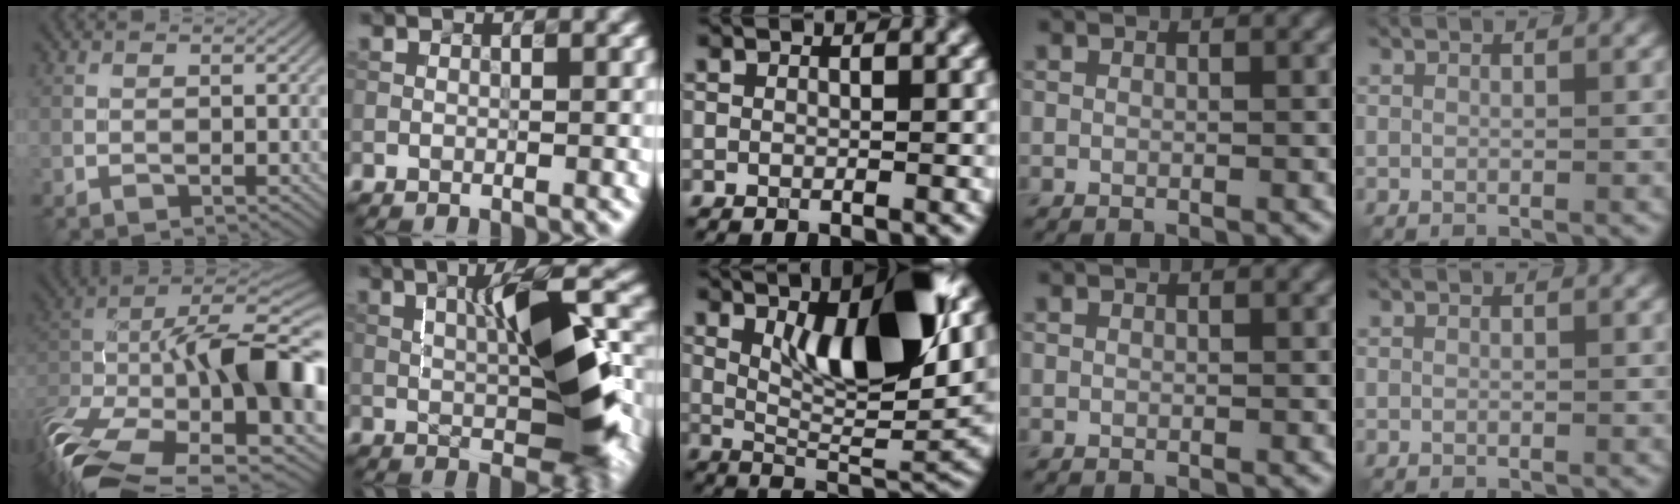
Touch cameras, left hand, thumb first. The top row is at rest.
{"thumb": {"total": 19.7, "force": [-5.0, 10.5, 15.9], "torque": [-0.329, -0.033, -0.074]}, "index": {"total": 9.4, "force": [0.1, 2.3, 9.1], "torque": [-0.138, 0.024, 0.008]}, "middle": {"total": 10.2, "force": [3.7, 2.9, 9.1], "torque": [-0.137, -0.013, 0.068]}}